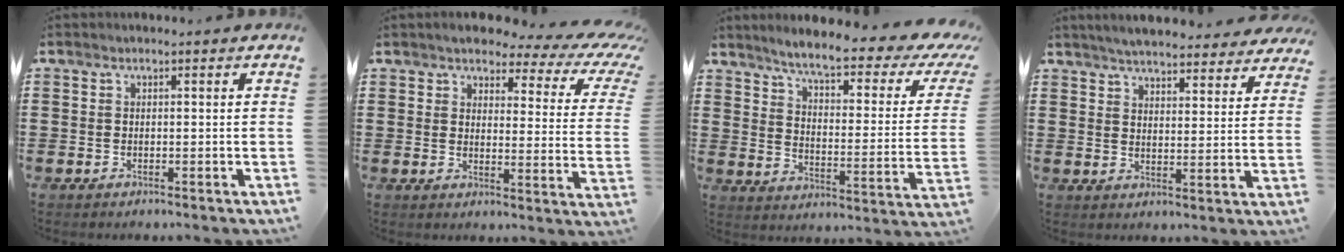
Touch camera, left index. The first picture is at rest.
{"total": 4.6, "force": [3.8, 1.0, 2.4], "torque": [-0.051, -0.026, 0.057]}
{"total": 6.4, "force": [4.8, 0.1, 4.2], "torque": [-0.094, -0.037, 0.072]}
{"total": 5.0, "force": [4.9, 0.0, 0.9], "torque": [-0.038, -0.027, 0.087]}